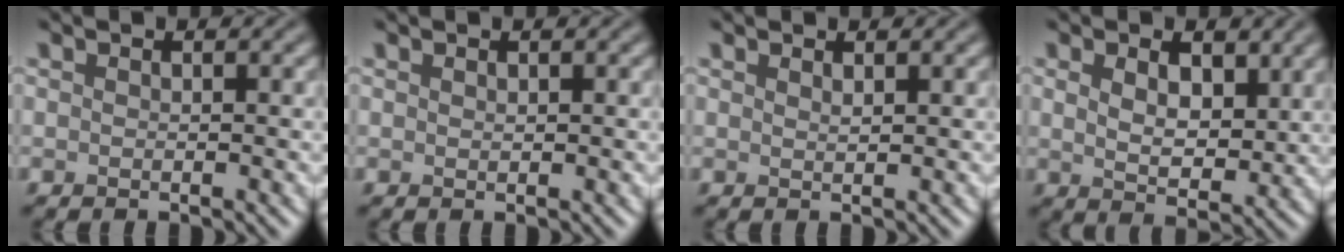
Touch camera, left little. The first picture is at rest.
{"total": 0.0}
{"total": 0.7, "force": [0.6, 0.1, 0.3], "torque": [-0.002, -0.001, 0.011]}
{"total": 4.5, "force": [1.8, 2.4, 3.3], "torque": [-0.059, -0.010, 0.034]}